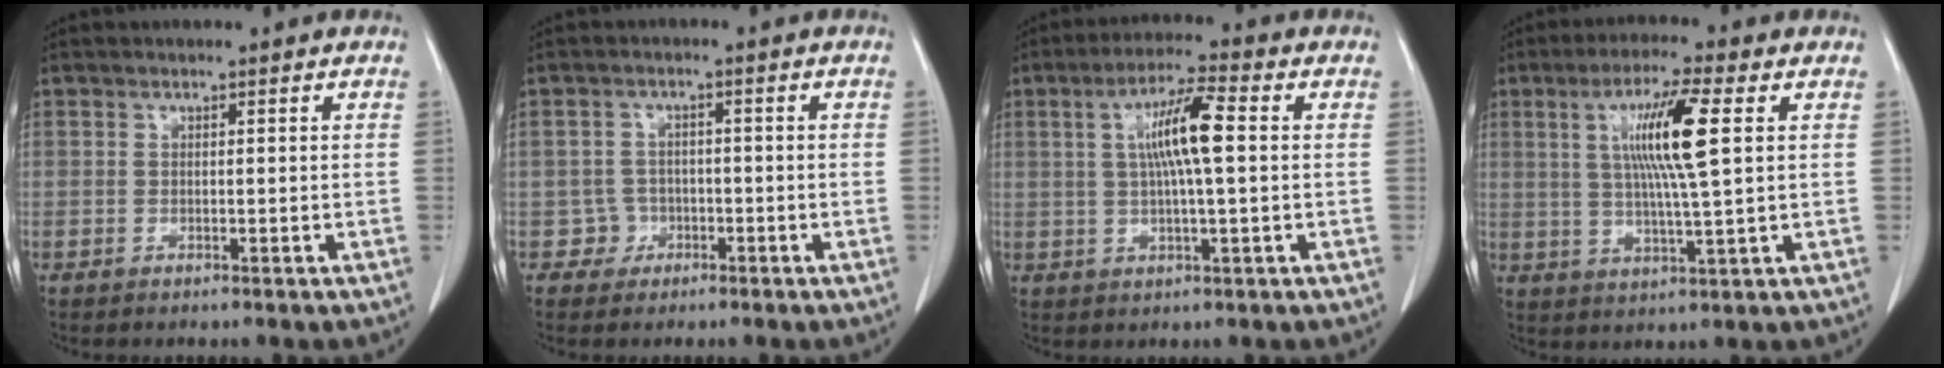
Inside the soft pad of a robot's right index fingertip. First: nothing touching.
{"total": 2.7, "force": [-1.2, 2.3, -0.4], "torque": [0.020, 0.014, -0.024]}
{"total": 8.3, "force": [1.3, 0.6, 8.2], "torque": [-0.154, 0.008, 0.019]}
{"total": 10.4, "force": [2.6, -0.1, 10.0], "torque": [-0.188, 0.003, 0.045]}